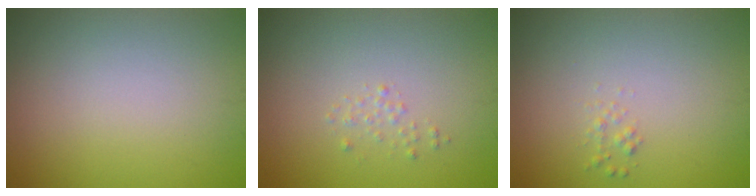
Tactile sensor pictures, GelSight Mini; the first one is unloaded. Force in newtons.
{"total": 0.7, "press": 0.7, "slide": 0.1}
{"total": 0.7, "press": 0.7, "slide": 0.0}